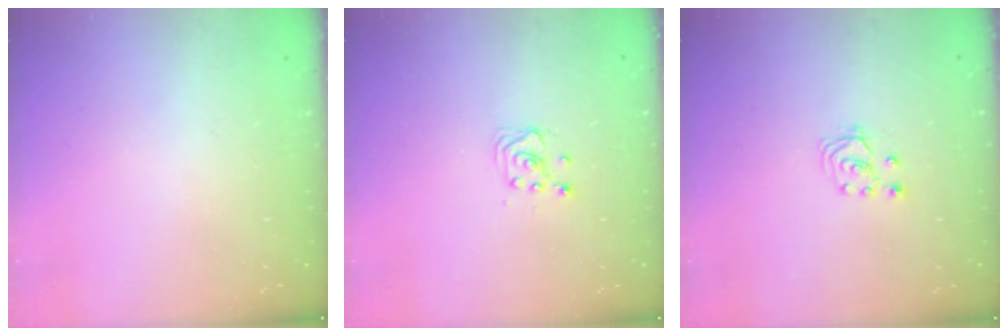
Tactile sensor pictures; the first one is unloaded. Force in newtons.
{"total": 2.9, "press": 2.9, "slide": 0.4}
{"total": 2.8, "press": 2.7, "slide": 0.7}